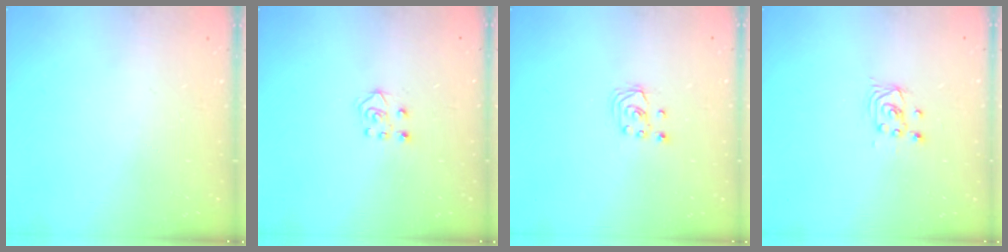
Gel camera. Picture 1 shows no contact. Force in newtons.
{"total": 5.2, "press": 5.2, "slide": 0.4}
{"total": 2.7, "press": 2.7, "slide": 0.3}
{"total": 2.5, "press": 2.5, "slide": 0.2}